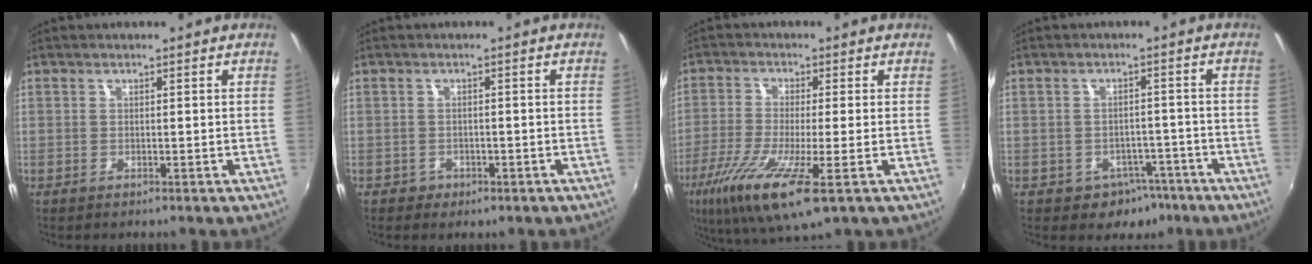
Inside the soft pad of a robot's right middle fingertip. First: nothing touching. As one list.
[{"total": 2.6, "force": [-1.2, 2.2, 0.6], "torque": [-0.017, -0.002, -0.015]}, {"total": 13.3, "force": [-6.3, 1.9, 11.5], "torque": [-0.246, -0.047, -0.118]}, {"total": 5.7, "force": [-3.4, 4.4, 1.4], "torque": [-0.032, 0.014, -0.033]}]